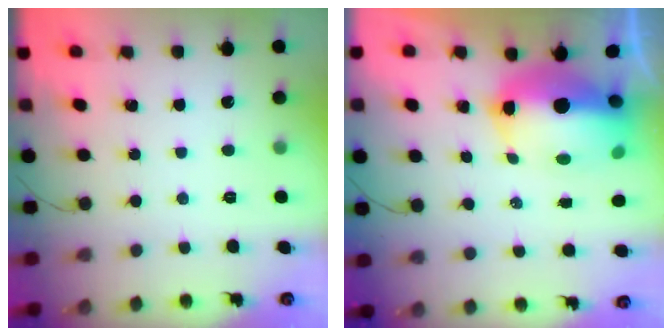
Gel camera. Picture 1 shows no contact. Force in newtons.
{"total": 14.2, "press": 14.0, "slide": 2.1}